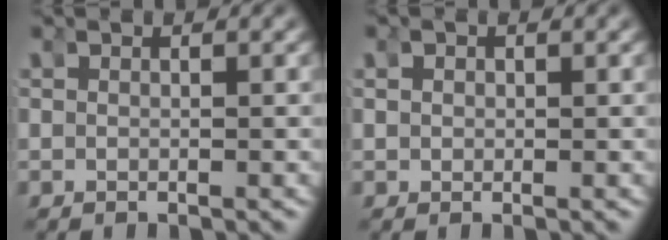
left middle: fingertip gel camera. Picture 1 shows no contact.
{"total": 1.1, "force": [0.2, 1.0, 0.4], "torque": [-0.009, 0.001, 0.007]}